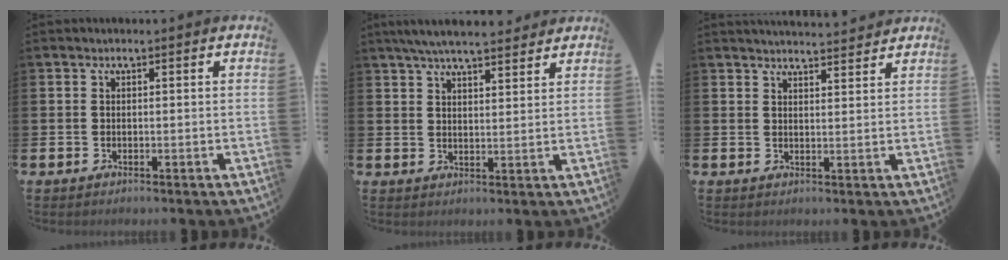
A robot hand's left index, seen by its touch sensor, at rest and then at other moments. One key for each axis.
{"total": 5.7, "fx": 5.4, "fy": 0.8, "fz": 1.8, "tx": -0.046, "ty": -0.015, "tz": 0.098}
{"total": 3.3, "fx": 3.3, "fy": 0.0, "fz": 0.0, "tx": -0.005, "ty": -0.019, "tz": 0.059}